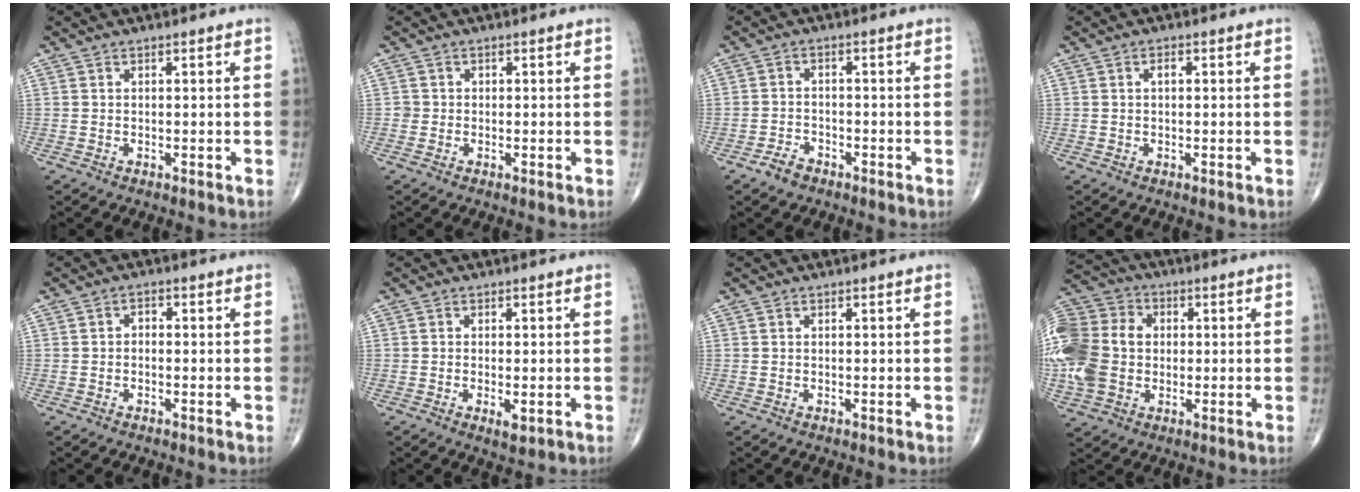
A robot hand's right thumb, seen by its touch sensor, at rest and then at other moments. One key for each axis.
{"total": 1.2, "fx": -0.2, "fy": 1.2, "fz": 0.0, "tx": 0.008, "ty": 0.006, "tz": -0.006}
{"total": 3.2, "fx": -2.3, "fy": 1.9, "fz": 1.1, "tx": -0.019, "ty": 0.014, "tz": -0.039}
{"total": 1.3, "fx": 0.2, "fy": 0.7, "fz": 1.0, "tx": -0.017, "ty": 0.004, "tz": 0.002}
{"total": 1.4, "fx": -0.3, "fy": 1.1, "fz": 0.9, "tx": -0.007, "ty": 0.008, "tz": -0.010}
{"total": 2.6, "fx": -0.8, "fy": 0.9, "fz": 2.2, "tx": -0.040, "ty": -0.006, "tz": -0.012}
{"total": 0.0}
{"total": 20.3, "fx": -0.1, "fy": 15.8, "fz": 12.7, "tx": -0.297, "ty": 0.028, "tz": -0.001}